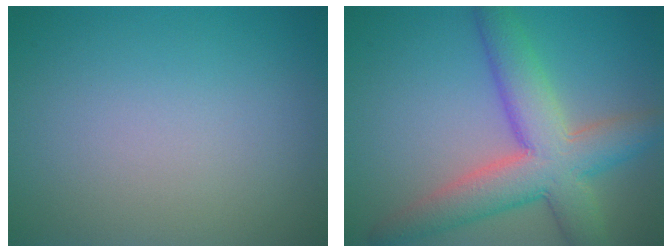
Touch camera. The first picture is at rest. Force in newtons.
{"total": 7.8, "press": 7.8, "slide": 0.3}